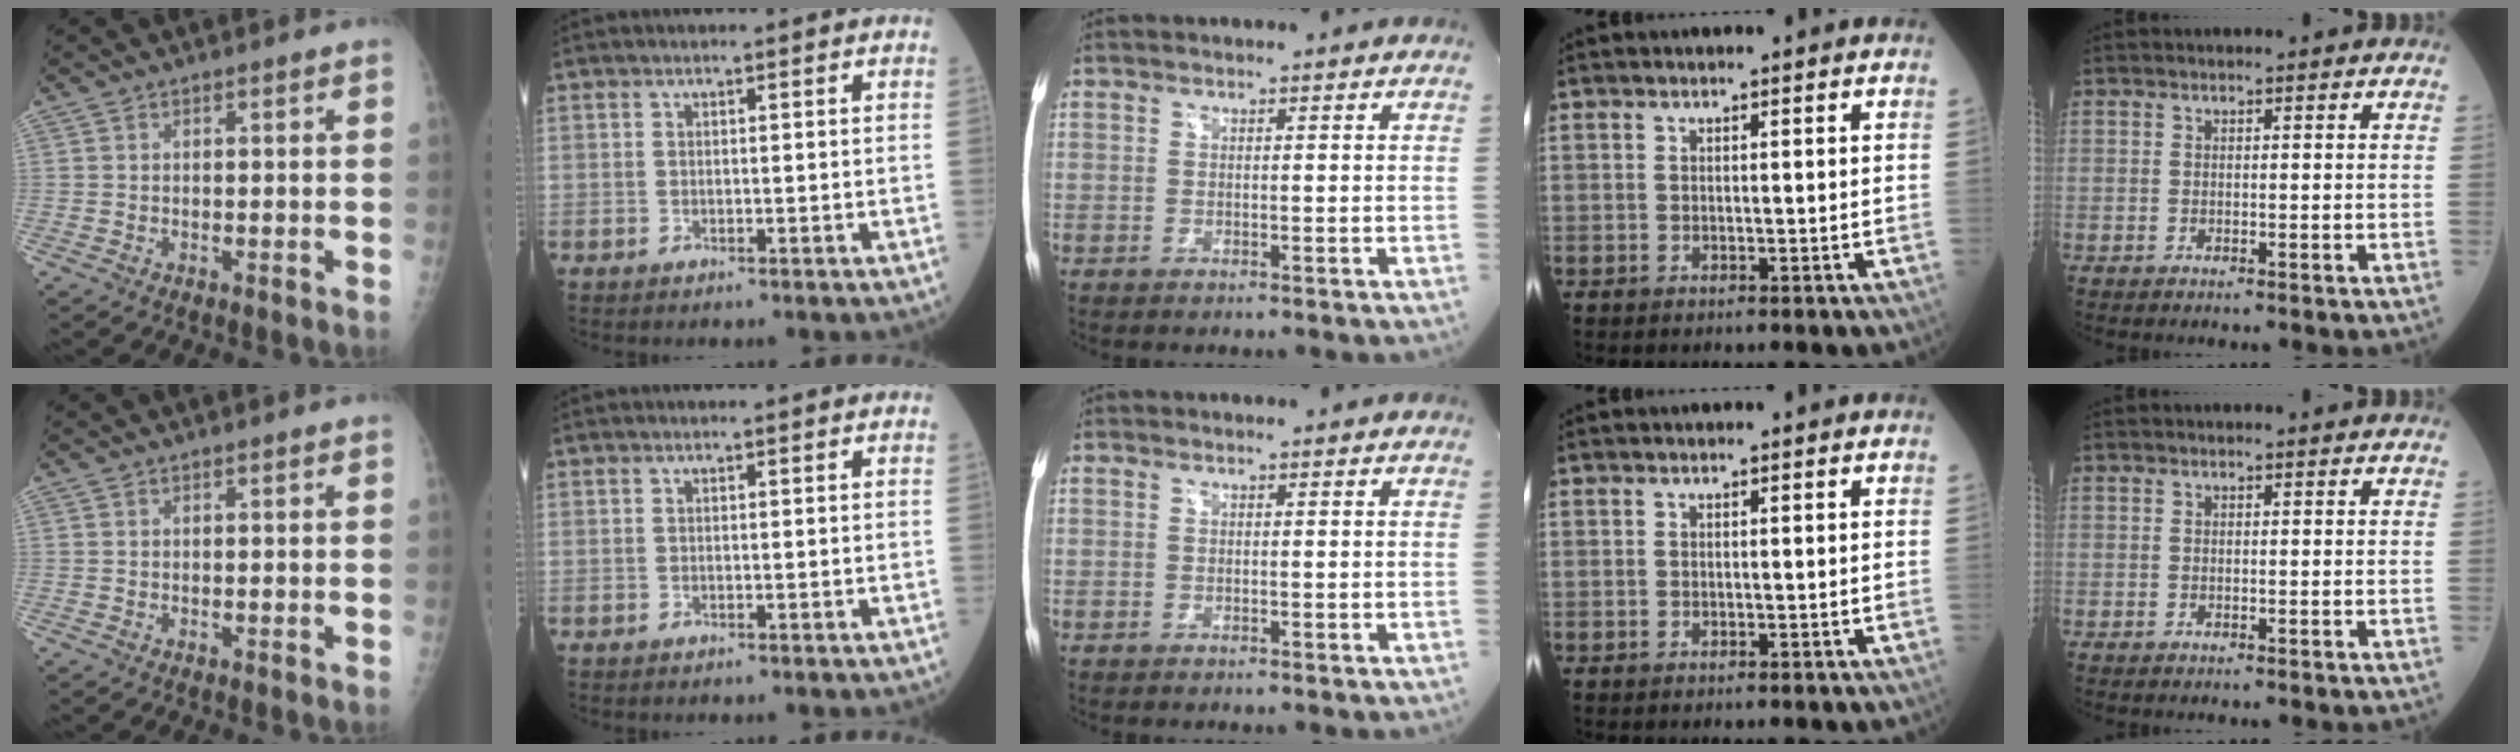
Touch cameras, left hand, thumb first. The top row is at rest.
{}